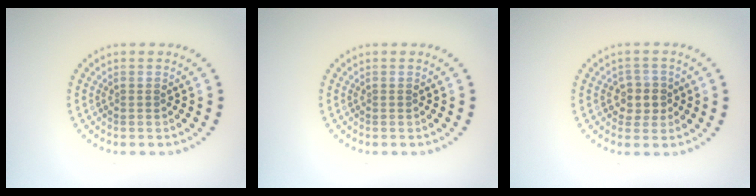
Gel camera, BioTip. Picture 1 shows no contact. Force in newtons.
{"total": 0.0}
{"total": 2.0, "press": 1.9, "slide": 0.8}